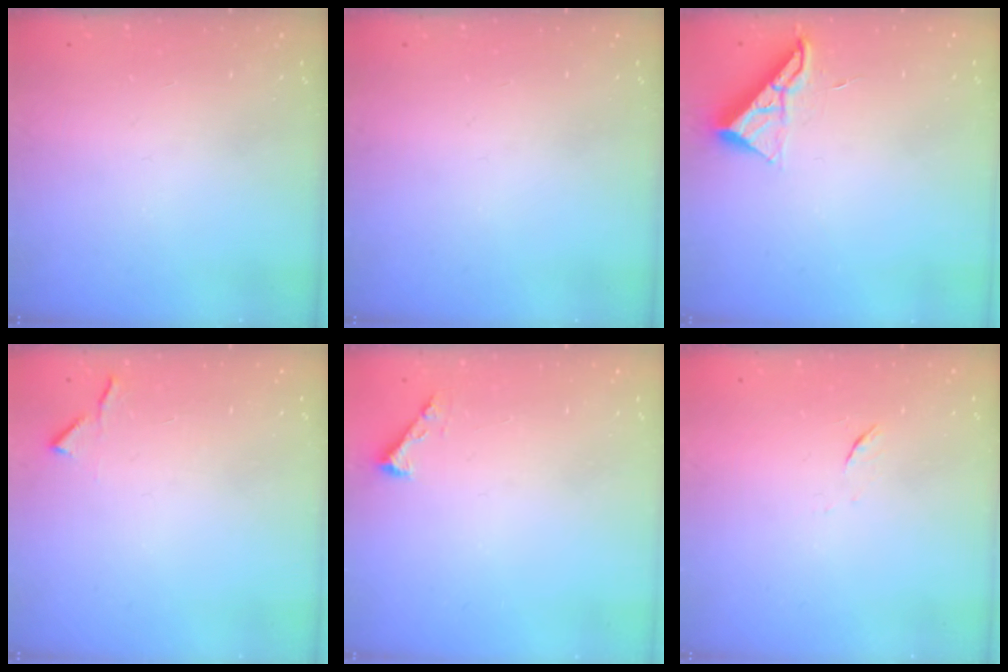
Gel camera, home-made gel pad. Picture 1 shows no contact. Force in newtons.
{"total": 0.0}
{"total": 7.3, "press": 7.2, "slide": 0.5}
{"total": 4.2, "press": 4.1, "slide": 0.6}
{"total": 2.3, "press": 2.3, "slide": 0.3}
{"total": 4.5, "press": 4.5, "slide": 0.7}